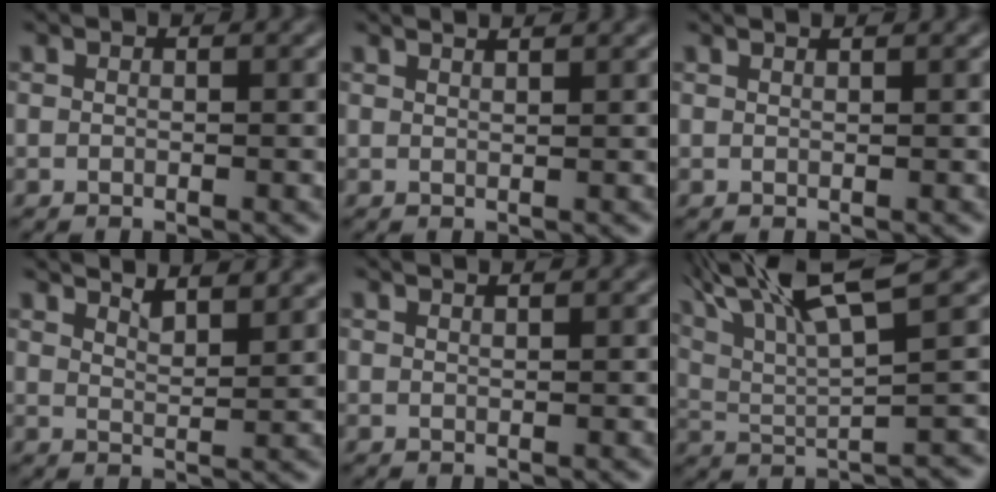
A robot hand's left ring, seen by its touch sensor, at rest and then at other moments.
{"total": 2.4, "force": [2.0, 0.8, 1.1], "torque": [0.002, 0.019, 0.003]}
{"total": 1.4, "force": [1.2, 0.5, 0.6], "torque": [0.003, 0.005, -0.002]}
{"total": 6.1, "force": [5.1, 1.7, 2.9], "torque": [-0.021, 0.026, 0.047]}
{"total": 2.1, "force": [1.7, 0.7, 0.9], "torque": [0.001, 0.014, 0.000]}
{"total": 8.9, "force": [5.5, 1.6, 6.8], "torque": [-0.115, 0.027, 0.100]}